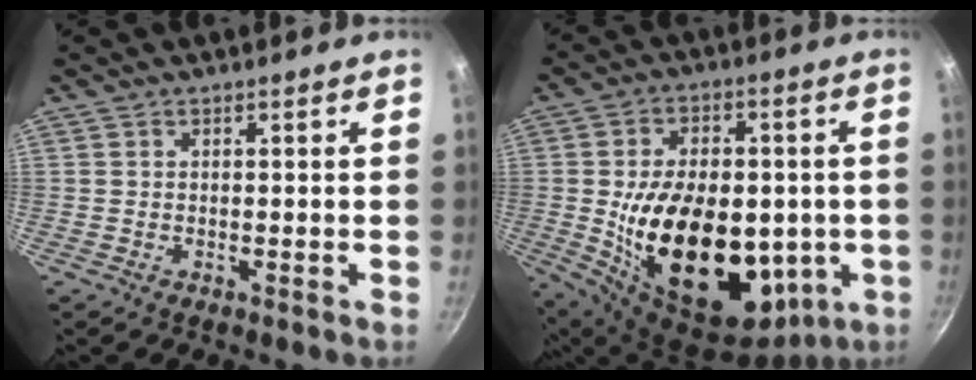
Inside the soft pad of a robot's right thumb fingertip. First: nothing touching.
{"total": 27.0, "force": [-2.8, 16.6, 21.2], "torque": [-0.334, -0.002, -0.023]}